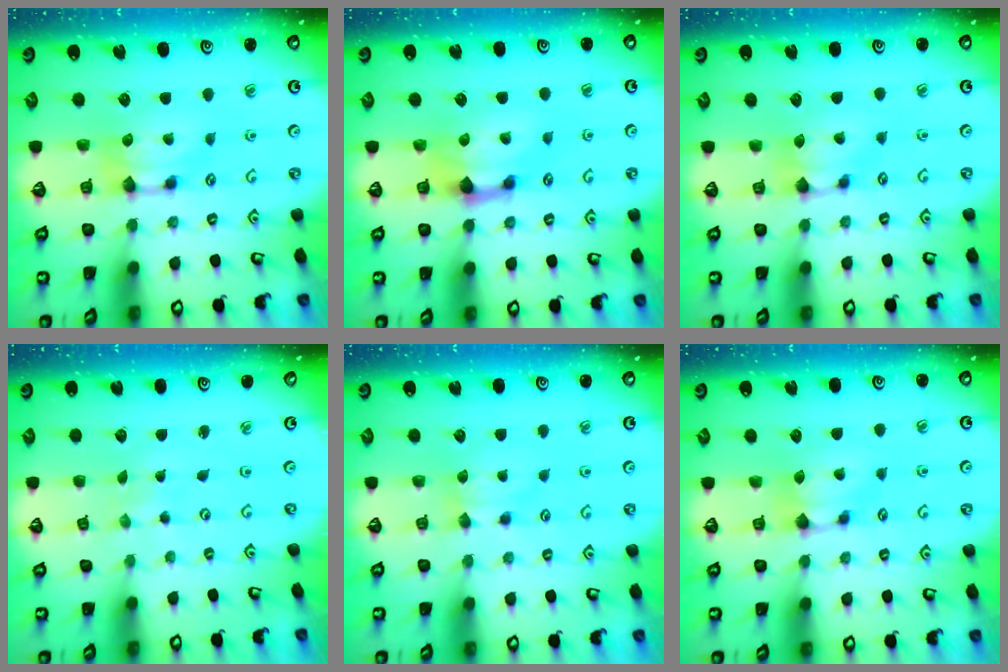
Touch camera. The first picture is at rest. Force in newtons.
{"total": 1.7, "press": 1.1, "slide": 1.3}
{"total": 0.9, "press": 0.7, "slide": 0.6}
{"total": 6.4, "press": 6.4, "slide": 0.3}
{"total": 1.8, "press": 1.7, "slide": 0.6}
{"total": 0.9, "press": 0.7, "slide": 0.6}